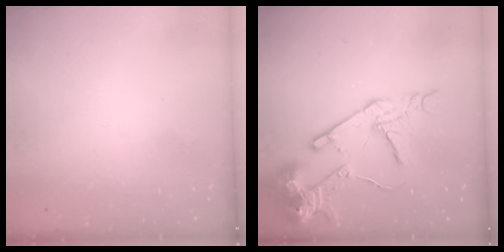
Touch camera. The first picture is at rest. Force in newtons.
{"total": 16.9, "press": 16.9, "slide": 1.8}